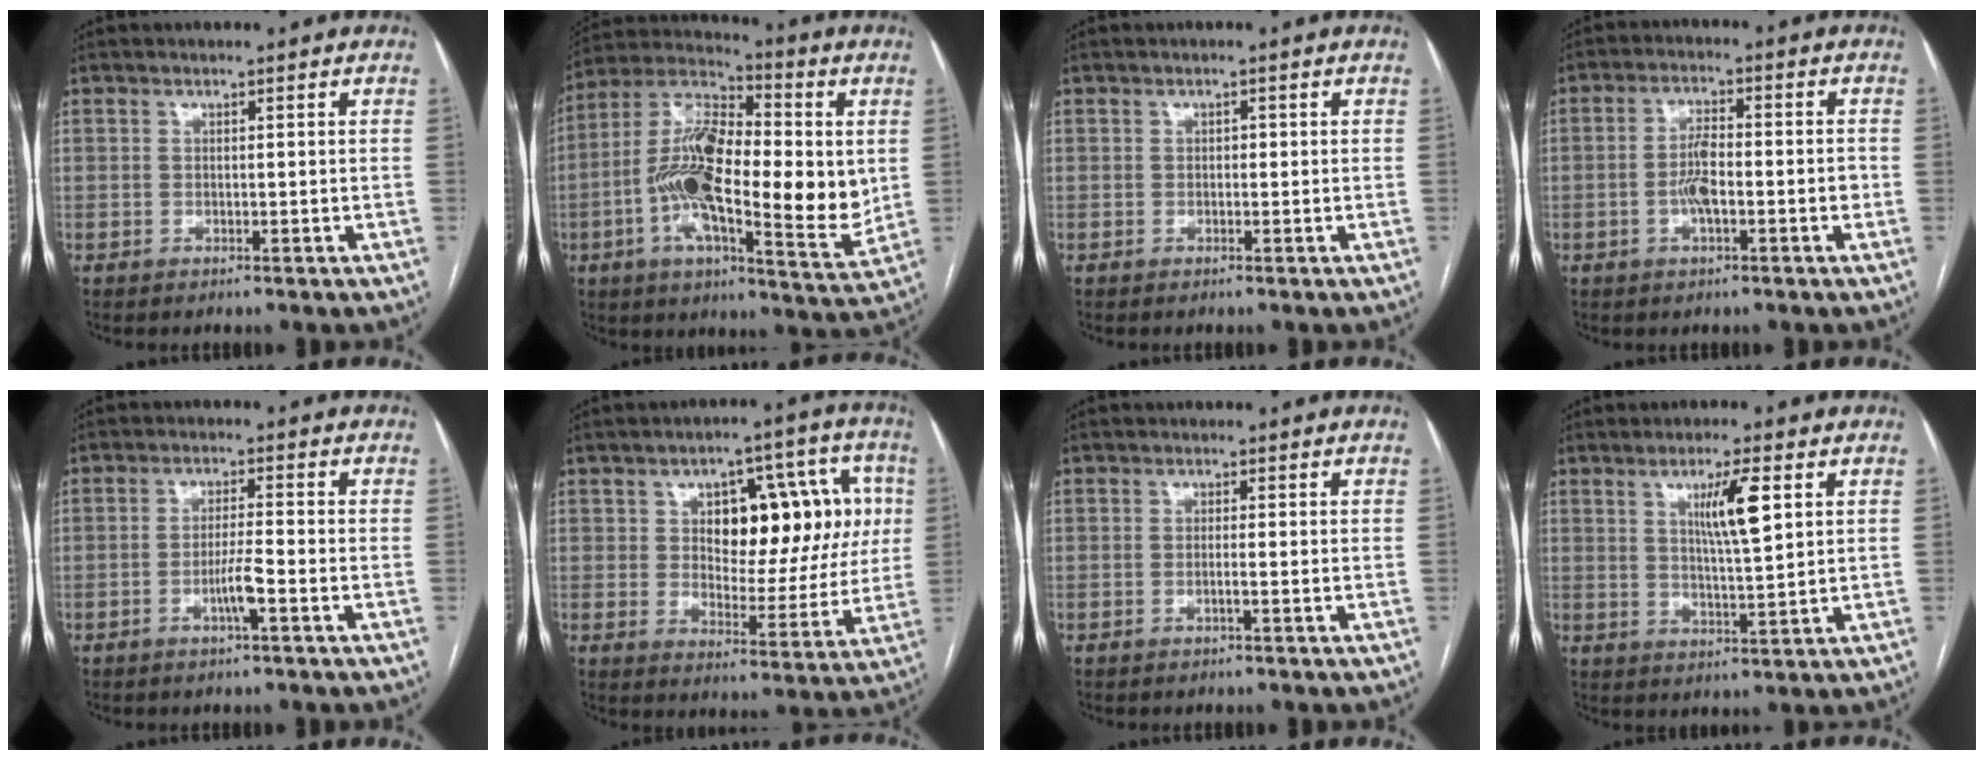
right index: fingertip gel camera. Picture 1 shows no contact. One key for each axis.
{"total": 22.6, "fx": -0.4, "fy": 7.4, "fz": 21.3, "tx": -0.389, "ty": 0.004, "tz": -0.018}
{"total": 0.6, "fx": -0.1, "fy": 0.4, "fz": 0.5, "tx": -0.004, "ty": 0.004, "tz": -0.003}
{"total": 5.5, "fx": -1.5, "fy": 1.8, "fz": 5.0, "tx": -0.099, "ty": 0.013, "tz": -0.025}
{"total": 3.9, "fx": -1.8, "fy": -0.1, "fz": 3.5, "tx": -0.066, "ty": -0.003, "tz": -0.035}
{"total": 16.1, "fx": 3.6, "fy": 7.9, "fz": 13.6, "tx": -0.170, "ty": 0.038, "tz": 0.060}
{"total": 1.0, "fx": -0.4, "fy": -0.2, "fz": 0.9, "tx": -0.015, "ty": 0.001, "tz": -0.009}
{"total": 6.9, "fx": 2.5, "fy": 0.4, "fz": 6.4, "tx": -0.113, "ty": -0.003, "tz": 0.044}